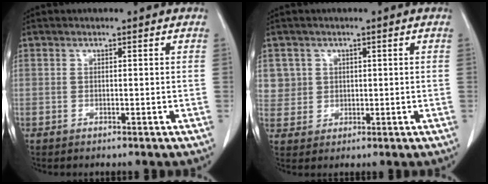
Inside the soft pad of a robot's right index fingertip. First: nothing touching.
{"total": 4.6, "force": [1.6, 4.3, -0.1], "torque": [0.015, 0.005, 0.034]}